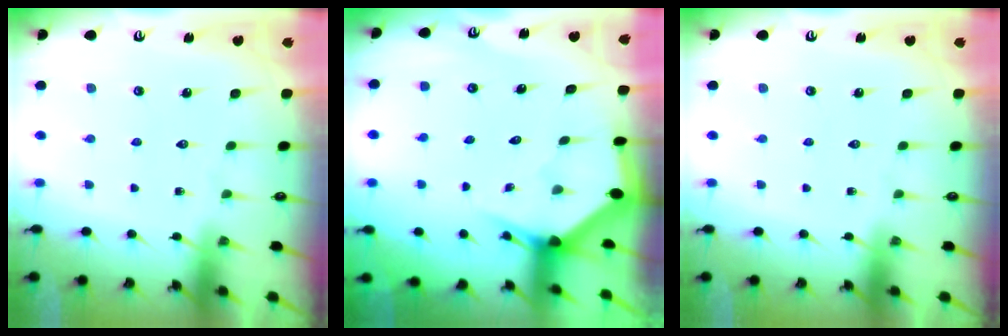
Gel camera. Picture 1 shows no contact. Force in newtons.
{"total": 2.9, "press": 2.9, "slide": 0.2}
{"total": 0.0}